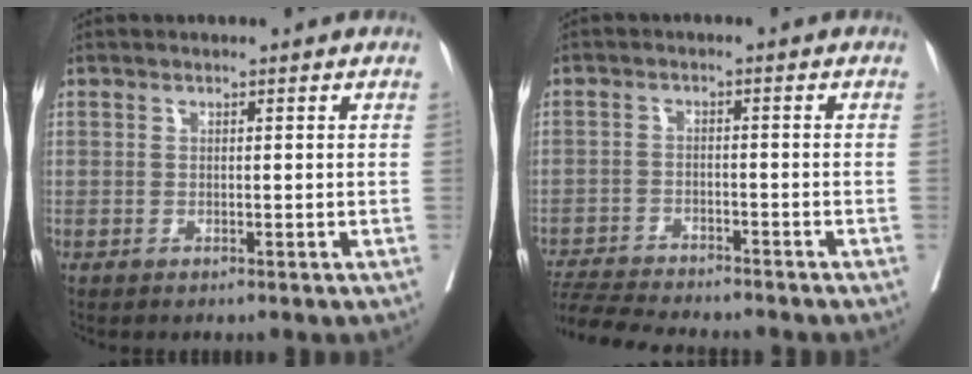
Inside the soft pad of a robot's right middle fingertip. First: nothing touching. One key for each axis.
{"total": 10.6, "fx": -9.9, "fy": 0.8, "fz": 3.6, "tx": -0.059, "ty": -0.005, "tz": -0.158}